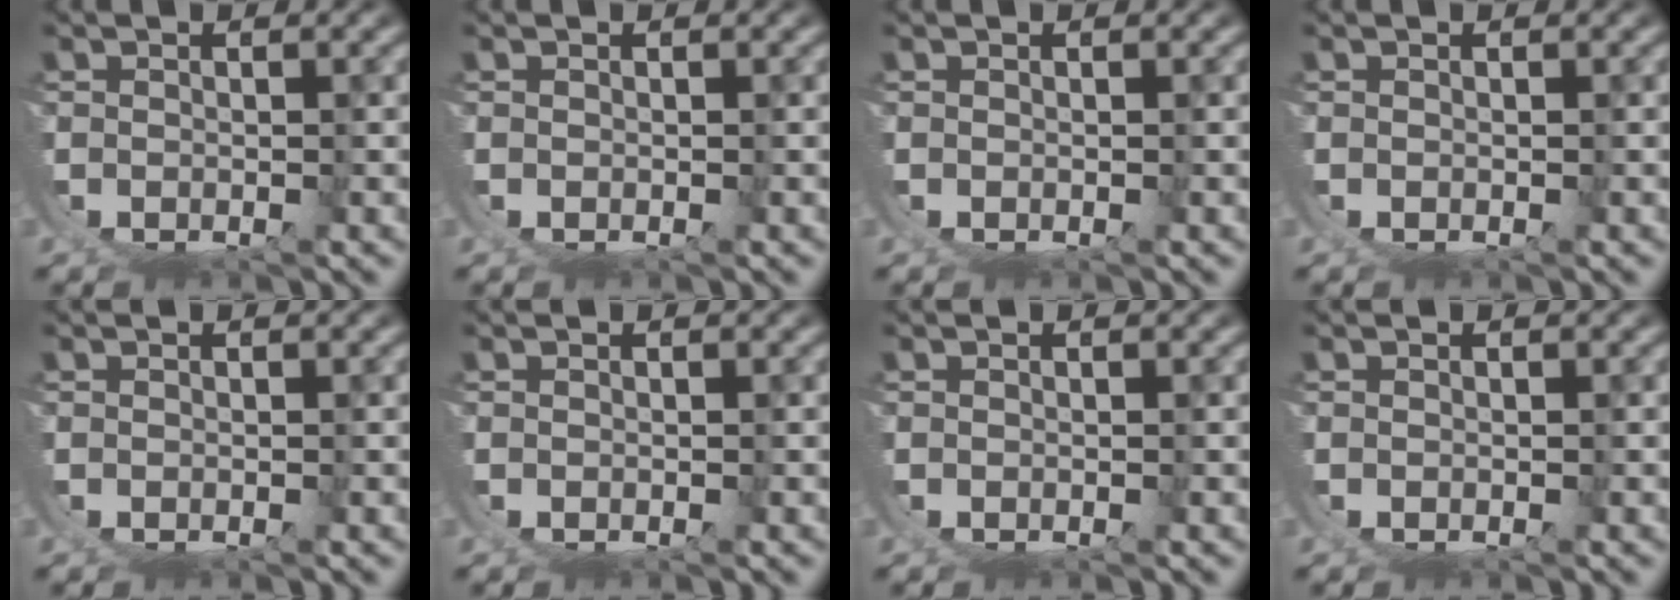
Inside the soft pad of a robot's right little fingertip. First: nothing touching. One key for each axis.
{"total": 0.0}
{"total": 0.0}
{"total": 0.0}
{"total": 0.0}
{"total": 0.0}
{"total": 0.0}
{"total": 0.0}